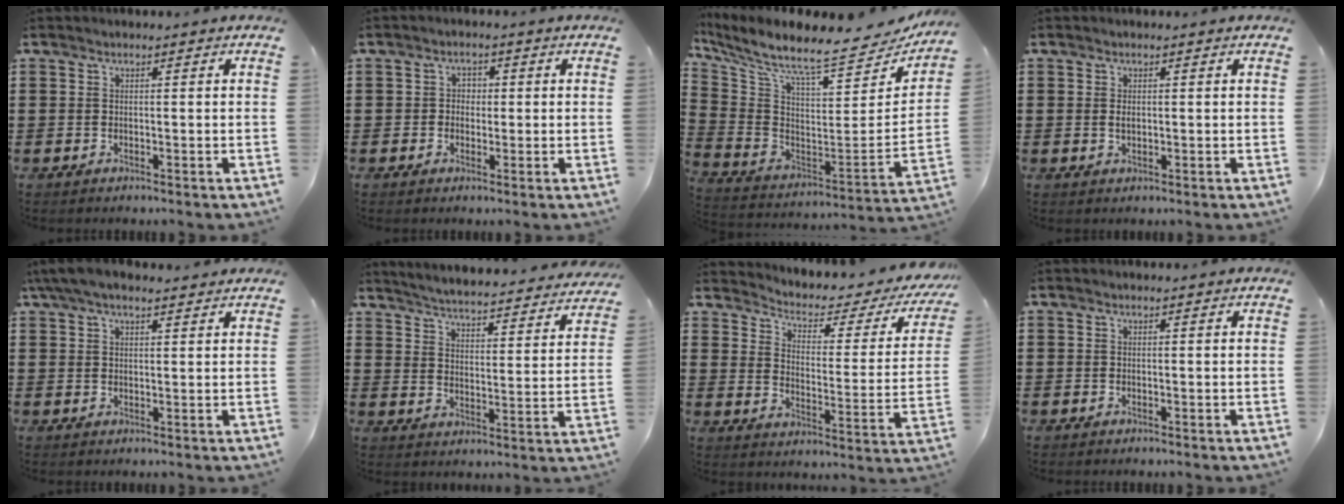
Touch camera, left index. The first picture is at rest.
{"total": 2.0, "force": [-0.2, 1.8, 0.9], "torque": [-0.024, 0.008, -0.009]}
{"total": 7.7, "force": [6.7, 0.3, 3.7], "torque": [-0.100, -0.076, 0.106]}
{"total": 1.3, "force": [0.2, 0.6, 1.1], "torque": [-0.024, 0.003, 0.002]}
{"total": 4.4, "force": [3.3, 1.2, 2.7], "torque": [-0.061, 0.004, 0.061]}
{"total": 4.1, "force": [4.0, -0.6, 0.6], "torque": [-0.036, -0.041, 0.062]}
{"total": 2.9, "force": [2.0, 1.1, 1.8], "torque": [-0.051, -0.019, 0.021]}
{"total": 0.0}